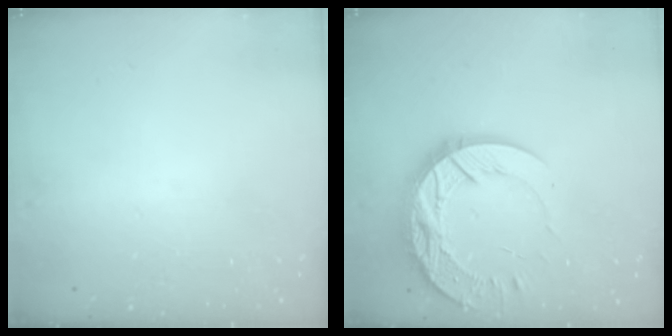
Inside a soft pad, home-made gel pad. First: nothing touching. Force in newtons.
{"total": 18.0, "press": 17.9, "slide": 1.6}